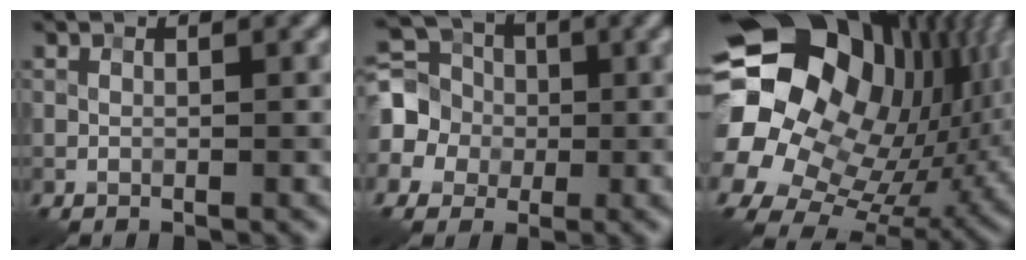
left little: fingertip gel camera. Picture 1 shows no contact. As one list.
[{"total": 6.0, "force": [-0.3, 5.4, 2.6], "torque": [-0.055, 0.007, -0.020]}, {"total": 23.6, "force": [5.0, 19.6, 12.2], "torque": [-0.255, 0.032, 0.081]}]